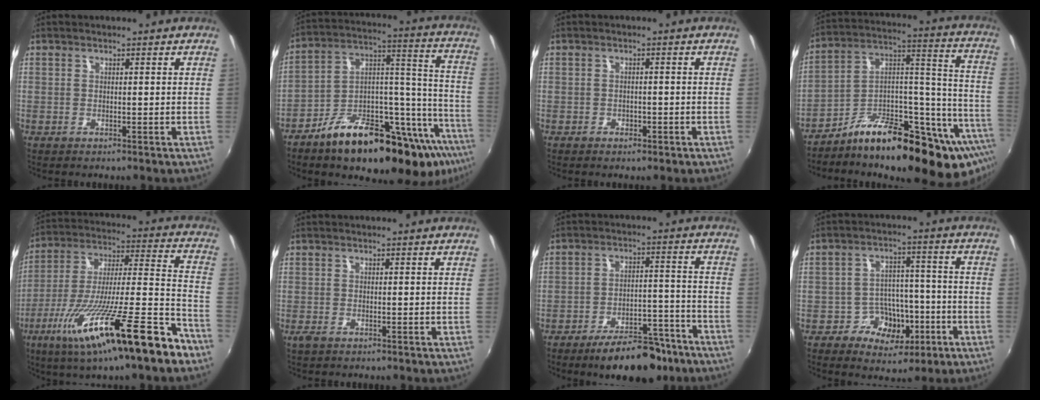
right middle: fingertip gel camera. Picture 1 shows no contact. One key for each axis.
{"total": 28.2, "fx": -18.7, "fy": 9.7, "fz": 18.7, "tx": -0.236, "ty": 0.025, "tz": -0.275}
{"total": 2.5, "fx": -1.5, "fy": 1.6, "fz": 1.2, "tx": -0.023, "ty": -0.004, "tz": -0.019}
{"total": 26.1, "fx": -16.8, "fy": 8.5, "fz": 18.0, "tx": -0.219, "ty": 0.025, "tz": -0.257}
{"total": 25.8, "fx": -15.5, "fy": 2.9, "fz": 20.5, "tx": -0.345, "ty": -0.044, "tz": -0.256}
{"total": 1.0, "fx": -0.7, "fy": 0.4, "fz": 0.7, "tx": -0.015, "ty": -0.004, "tz": -0.013}
{"total": 14.0, "fx": -10.9, "fy": 5.0, "fz": 7.2, "tx": -0.117, "ty": 0.013, "tz": -0.149}
{"total": 9.6, "fx": -4.5, "fy": 7.6, "fz": 3.9, "tx": -0.075, "ty": 0.028, "tz": -0.057}